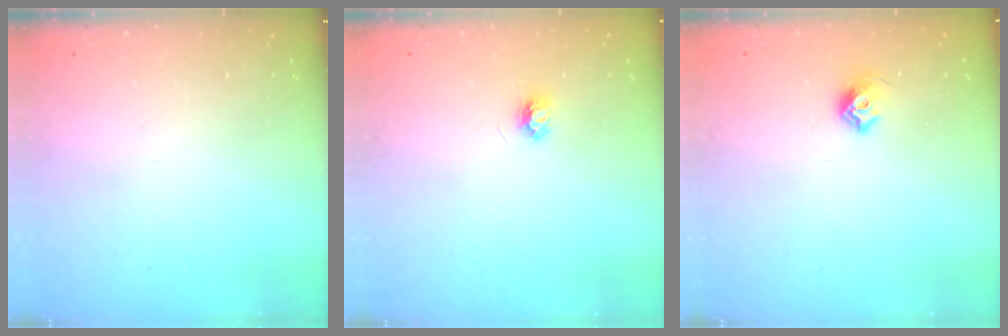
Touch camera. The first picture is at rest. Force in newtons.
{"total": 3.6, "press": 3.6, "slide": 0.4}
{"total": 6.8, "press": 6.7, "slide": 1.2}